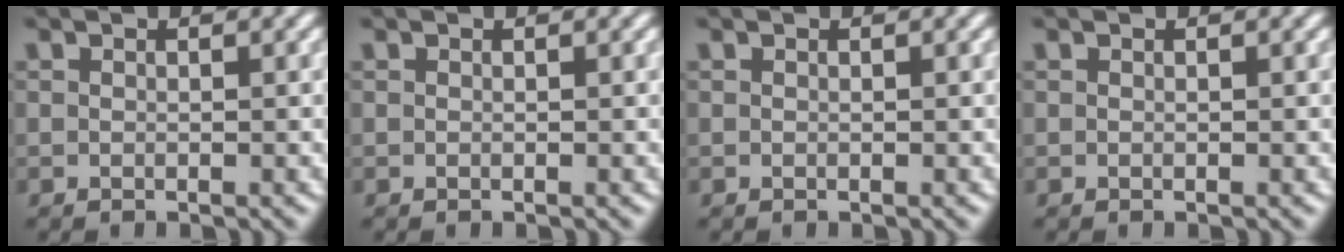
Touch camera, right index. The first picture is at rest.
{"total": 0.0}
{"total": 0.0}
{"total": 0.0}